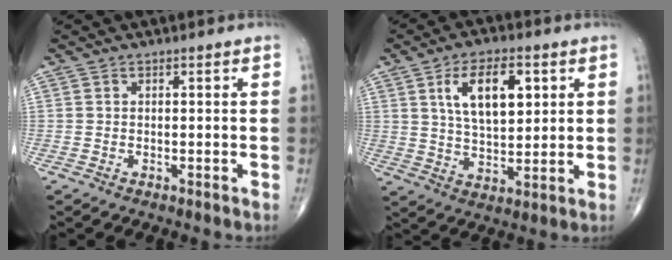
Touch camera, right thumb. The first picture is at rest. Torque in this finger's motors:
{"motor_torque": [-0.10, 0.44, 0.42, 0.02, 0.28]}